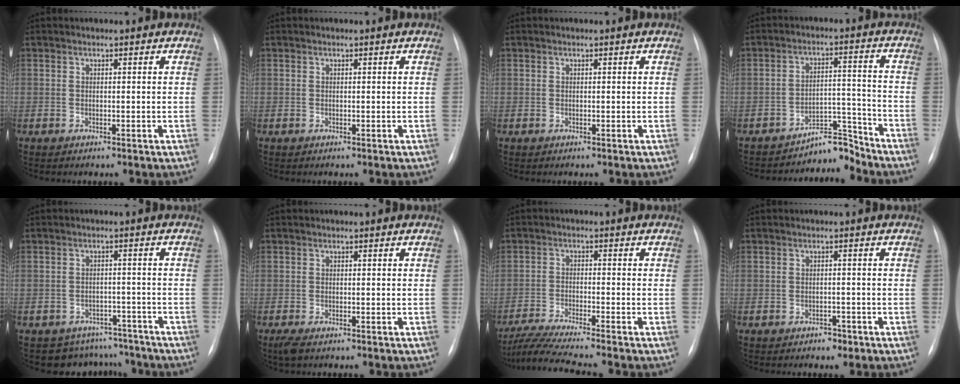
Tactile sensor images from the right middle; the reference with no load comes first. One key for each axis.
{"total": 0.0}
{"total": 0.0}
{"total": 5.8, "fx": -5.7, "fy": 0.9, "fz": -0.4, "tx": 0.012, "ty": 0.046, "tz": -0.085}
{"total": 7.6, "fx": -6.7, "fy": 3.6, "fz": -0.9, "tx": 0.025, "ty": 0.029, "tz": -0.082}
{"total": 2.3, "fx": -1.5, "fy": 0.8, "fz": 1.5, "tx": -0.034, "ty": -0.007, "tz": -0.025}
{"total": 9.0, "fx": -7.8, "fy": -1.3, "fz": 4.2, "tx": -0.078, "ty": -0.024, "tz": -0.134}
{"total": 1.7, "fx": -1.2, "fy": 1.0, "fz": 0.6, "tx": -0.009, "ty": 0.003, "tz": -0.014}